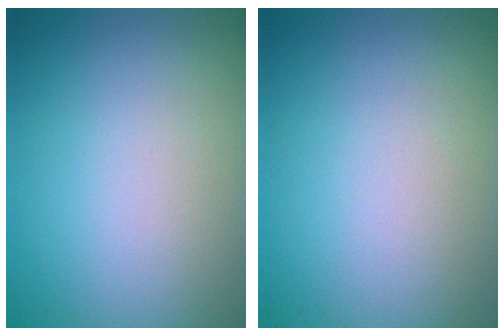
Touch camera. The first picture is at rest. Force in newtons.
{"total": 0.0}